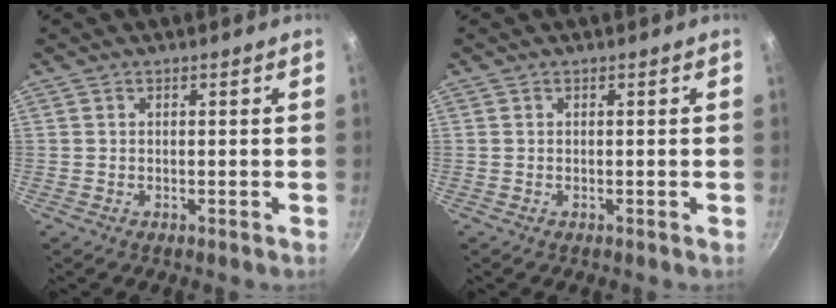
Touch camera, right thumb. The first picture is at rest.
{"total": 0.0}